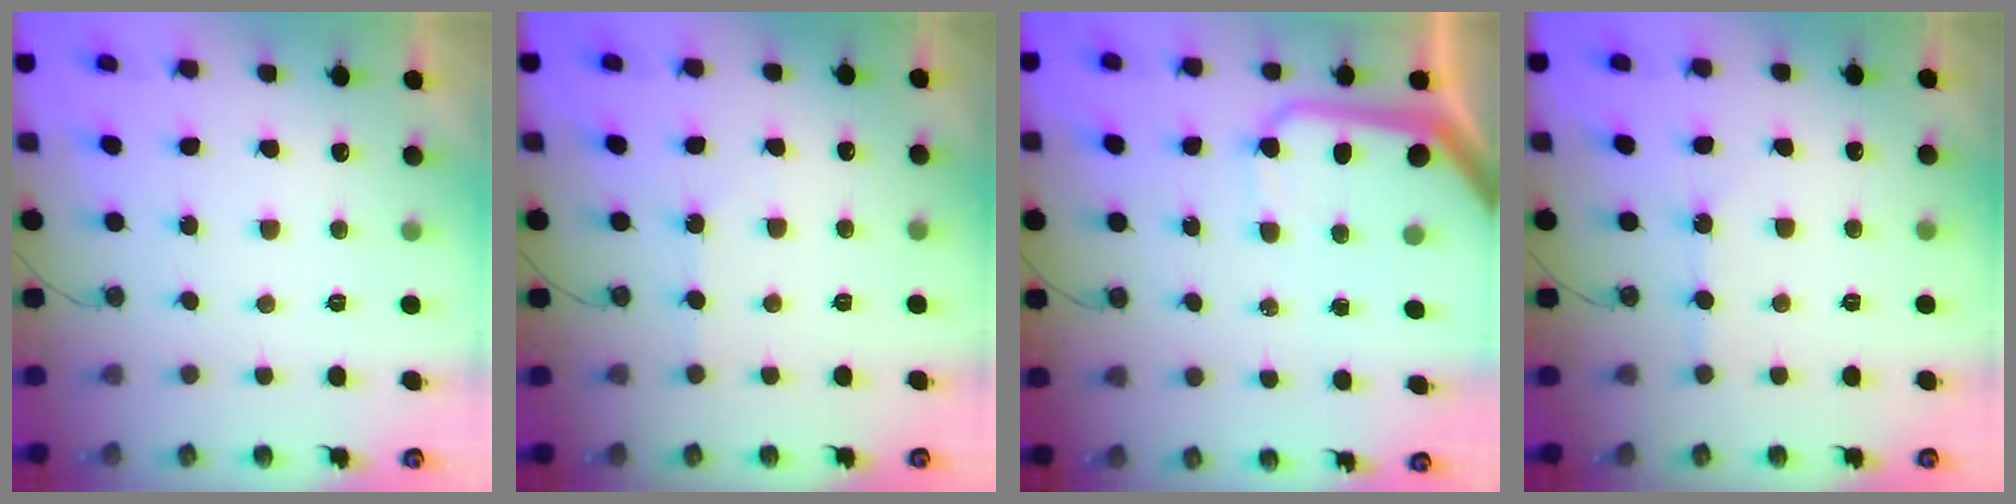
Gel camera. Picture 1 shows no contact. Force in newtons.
{"total": 1.0, "press": 1.0, "slide": 0.2}
{"total": 13.0, "press": 12.9, "slide": 1.5}
{"total": 2.8, "press": 2.8, "slide": 0.4}